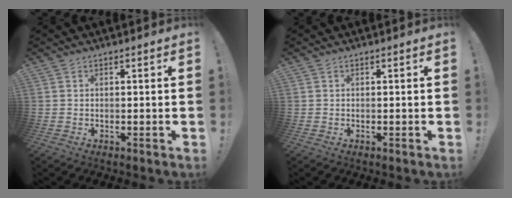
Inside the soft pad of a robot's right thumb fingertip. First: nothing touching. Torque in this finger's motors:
{"motor_torque": [-0.02, 0.02, 0.03, 0.03, 0.01]}